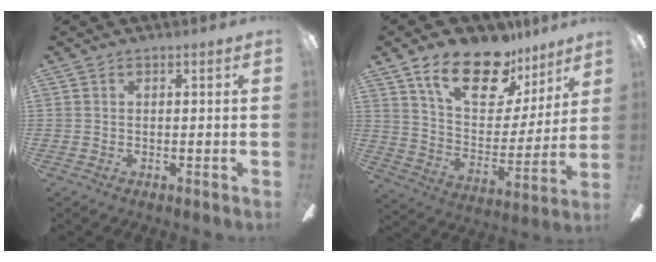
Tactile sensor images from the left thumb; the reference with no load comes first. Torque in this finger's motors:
{"motor_torque": [0.44, 0.43, 1.48, -1.31, 0.29]}